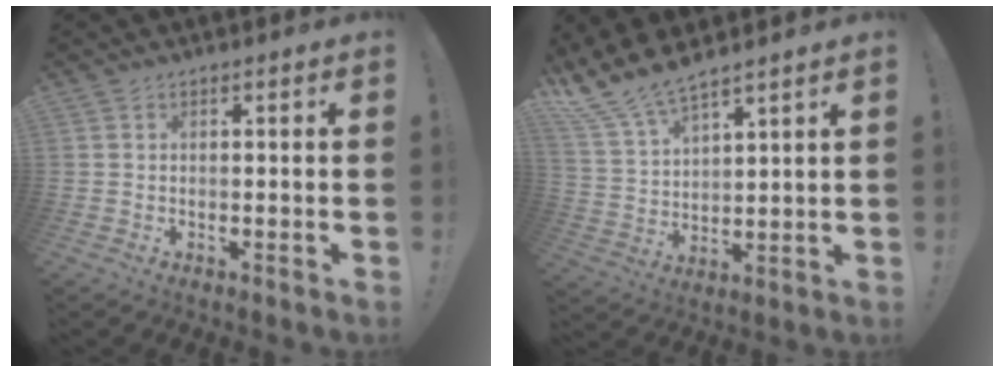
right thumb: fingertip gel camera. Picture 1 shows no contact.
{"total": 10.1, "force": [9.1, 2.1, 3.8], "torque": [-0.101, -0.059, 0.172]}